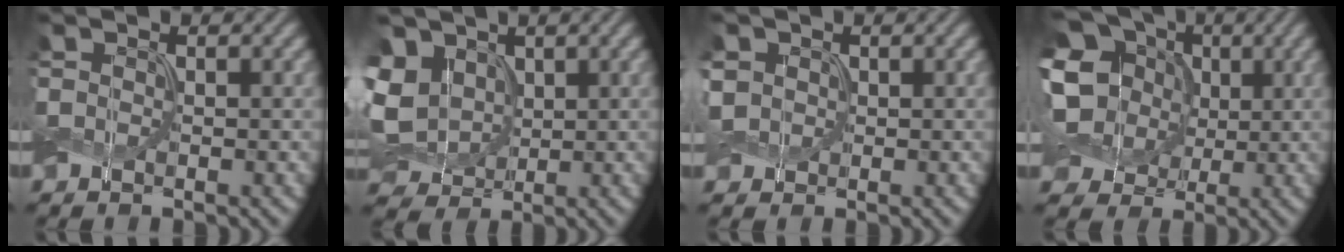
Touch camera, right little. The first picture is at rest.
{"total": 8.2, "force": [1.5, 6.3, 4.9], "torque": [-0.120, 0.011, 0.029]}
{"total": 2.0, "force": [0.4, 1.8, 0.8], "torque": [-0.025, 0.005, 0.002]}
{"total": 12.5, "force": [2.0, 10.4, 6.7], "torque": [-0.169, 0.035, 0.020]}